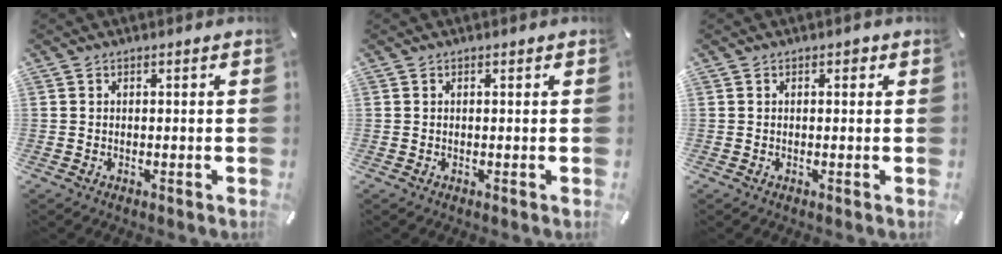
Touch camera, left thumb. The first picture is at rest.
{"total": 0.0}
{"total": 1.0, "force": [0.2, 0.8, 0.7], "torque": [-0.005, 0.003, 0.001]}